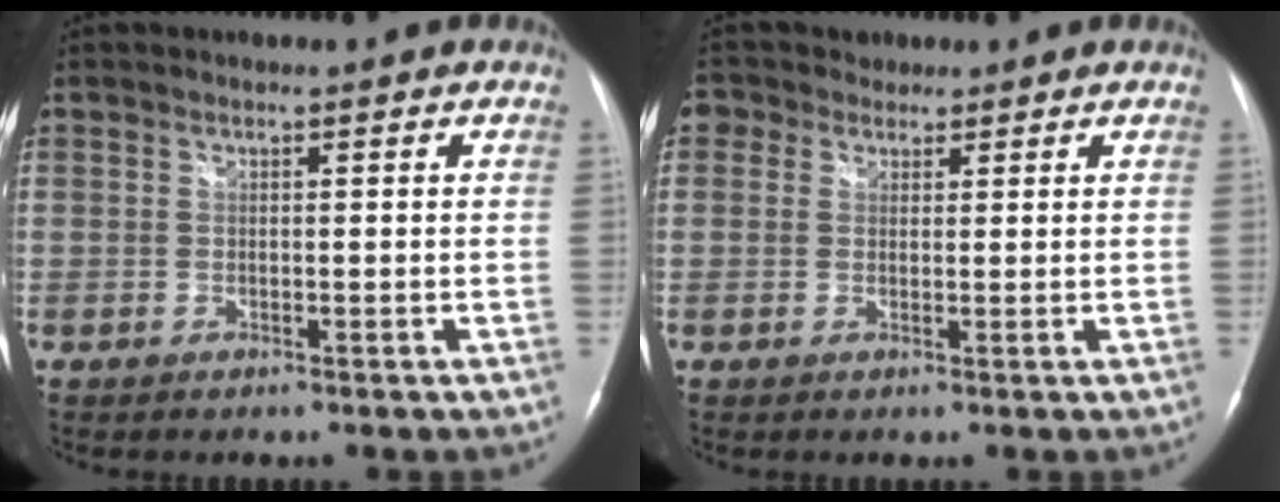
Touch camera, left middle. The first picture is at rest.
{"total": 3.3, "force": [1.8, 2.7, 0.5], "torque": [-0.016, 0.024, 0.032]}